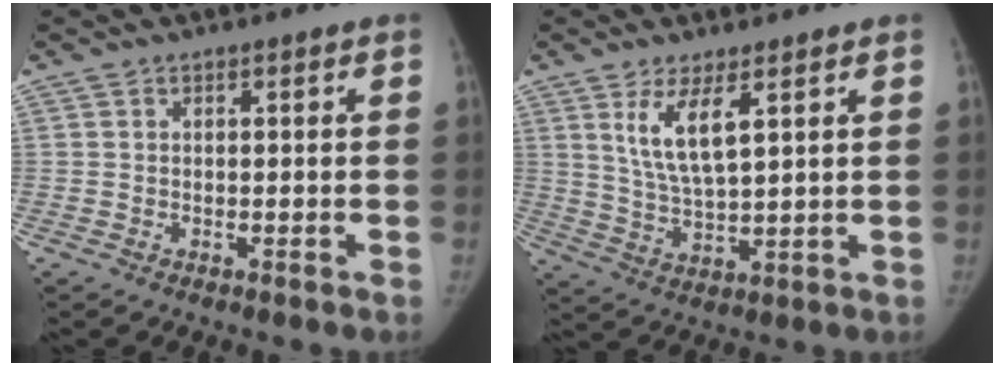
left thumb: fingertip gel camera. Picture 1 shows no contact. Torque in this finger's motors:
{"motor_torque": [-0.07, 0.39, 1.17, -0.64, 0.06]}